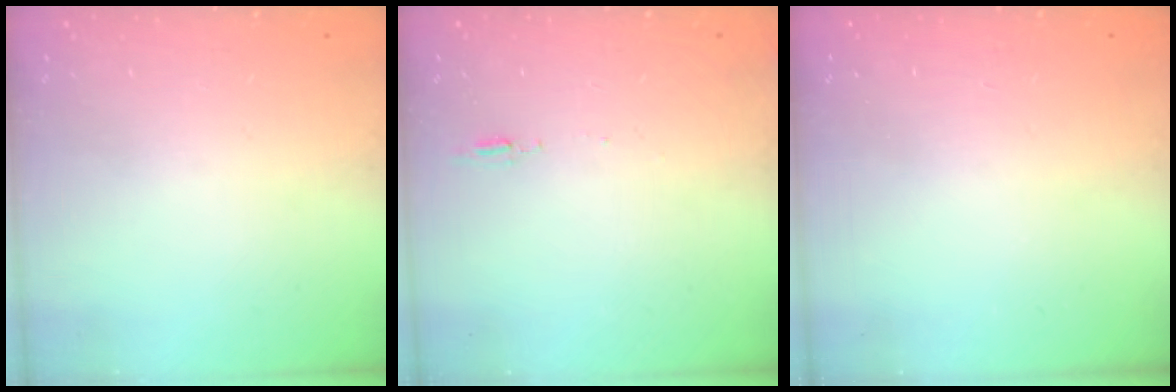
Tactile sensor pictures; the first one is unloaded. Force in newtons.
{"total": 5.0, "press": 4.7, "slide": 1.7}
{"total": 0.0}